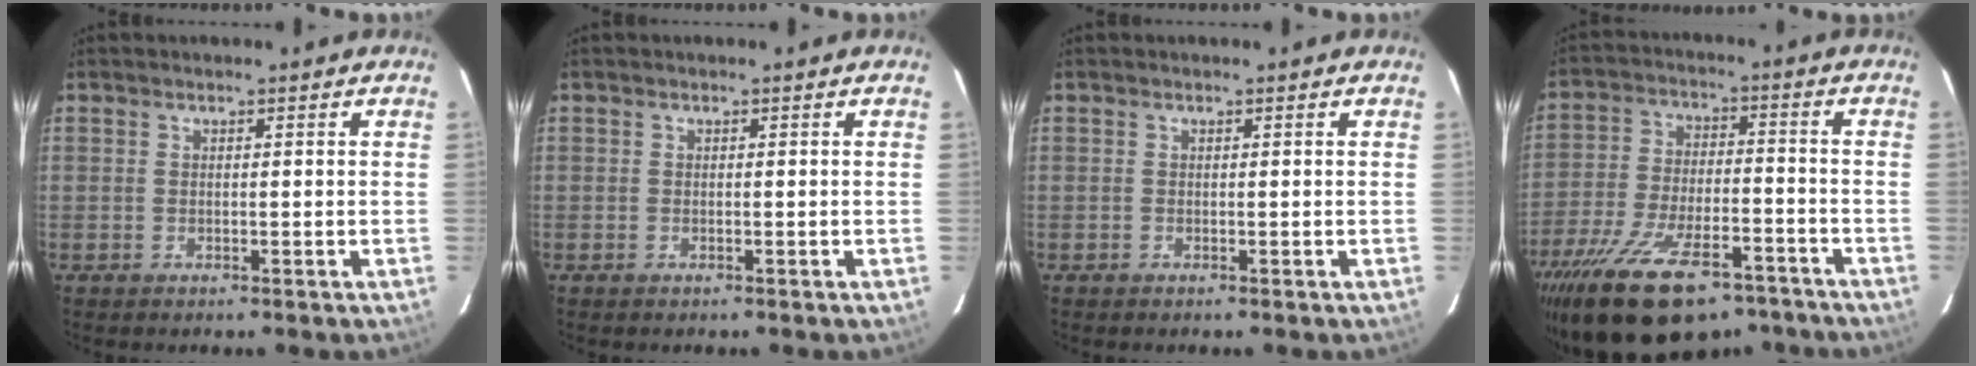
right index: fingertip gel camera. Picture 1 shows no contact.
{"total": 0.0}
{"total": 0.0}
{"total": 23.0, "force": [-16.2, 9.3, 13.5], "torque": [-0.263, -0.031, -0.251]}